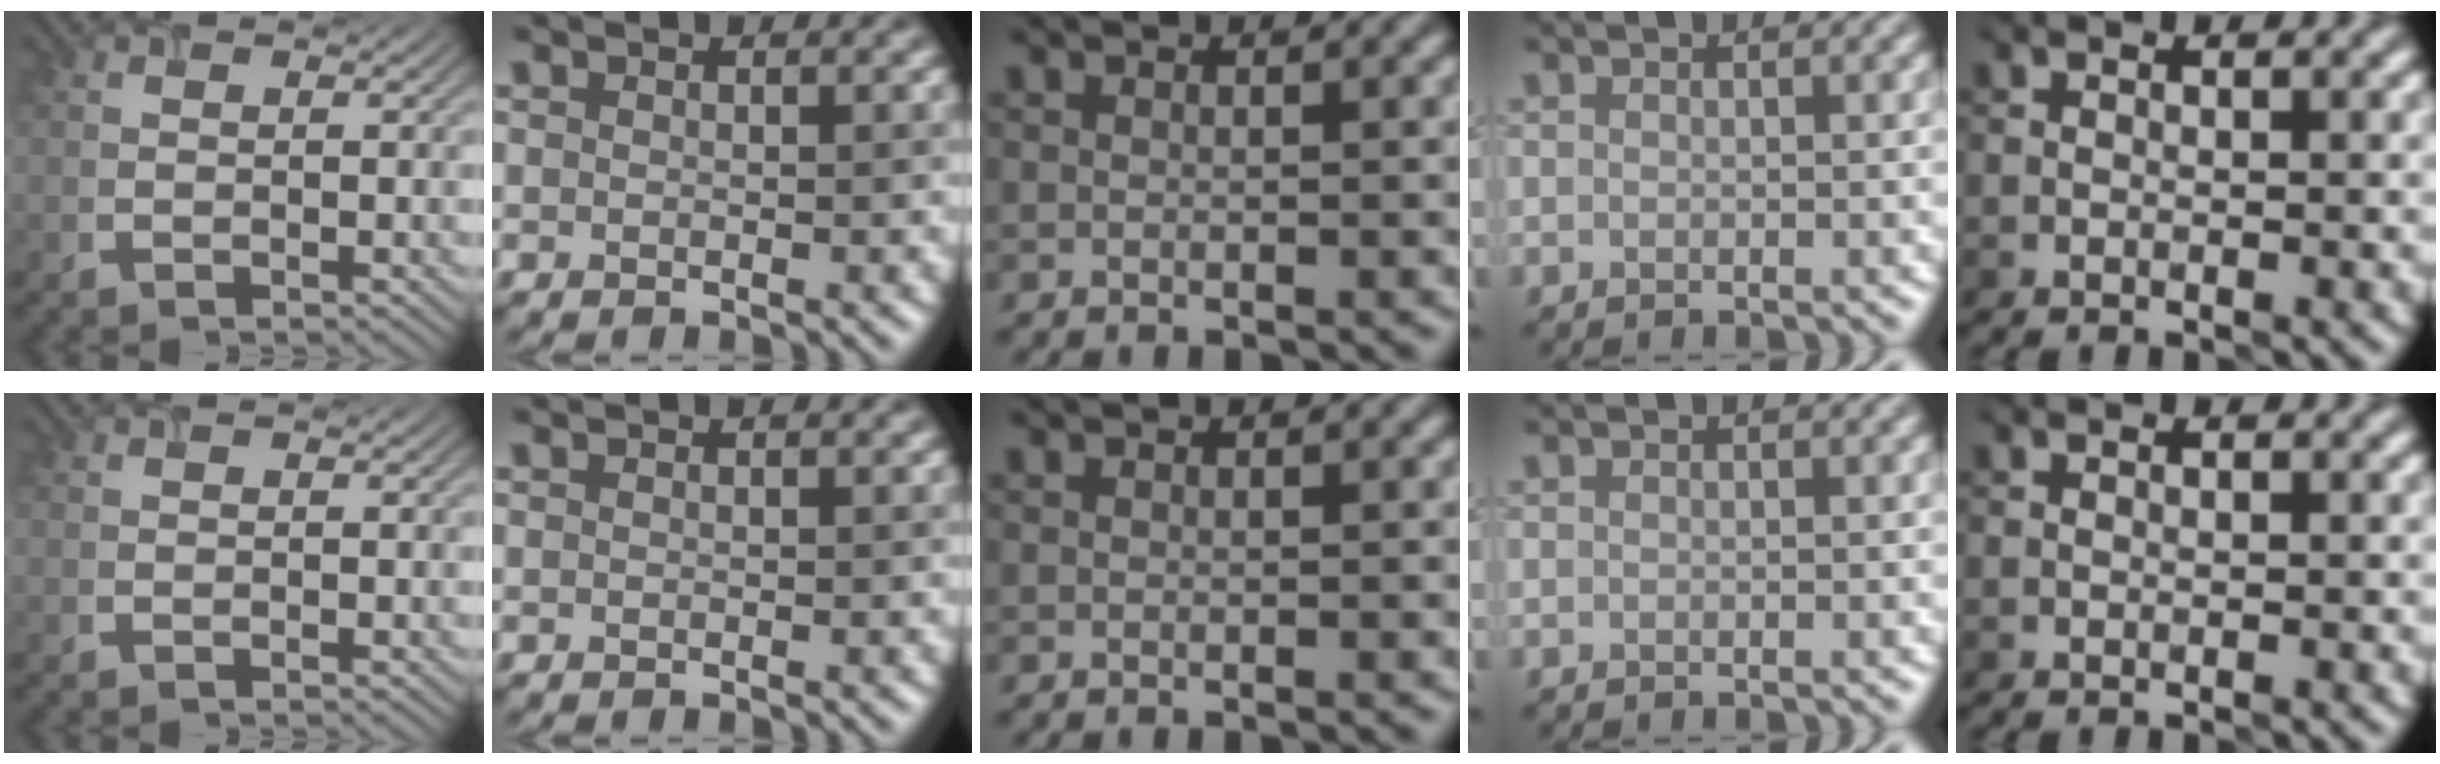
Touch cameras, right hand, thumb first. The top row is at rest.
{}